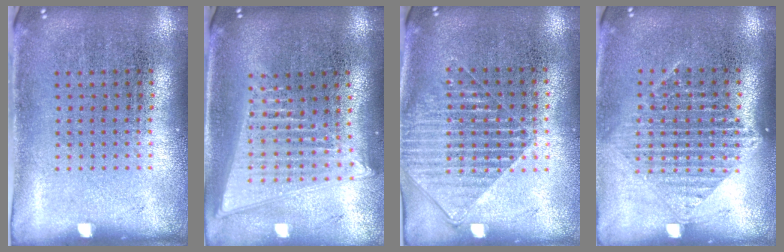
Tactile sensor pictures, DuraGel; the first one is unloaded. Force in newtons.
{"total": 2.1, "press": 1.8, "slide": 1.0}
{"total": 1.5, "press": 1.3, "slide": 0.8}
{"total": 1.4, "press": 1.3, "slide": 0.6}